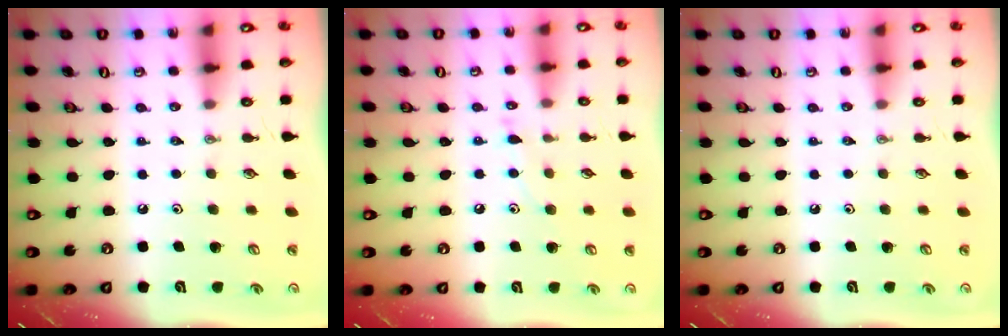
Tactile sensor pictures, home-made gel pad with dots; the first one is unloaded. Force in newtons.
{"total": 6.3, "press": 6.3, "slide": 0.4}
{"total": 0.0}